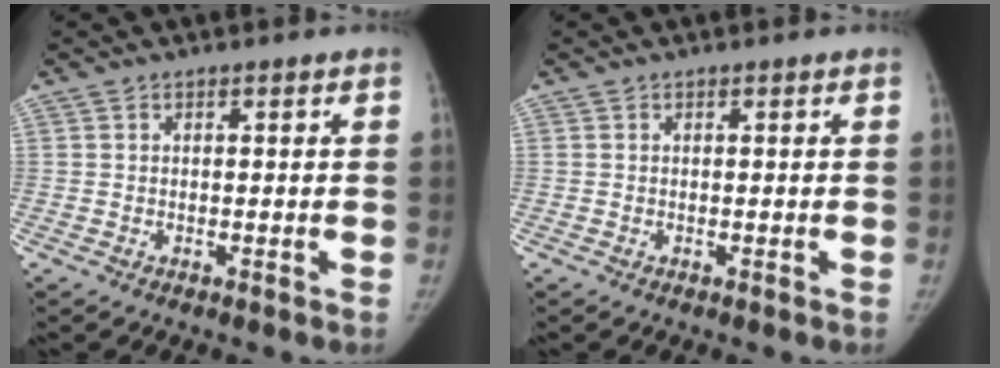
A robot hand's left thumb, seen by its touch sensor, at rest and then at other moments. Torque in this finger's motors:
{"motor_torque": [0.01, 0.00, 0.05, -0.04, 0.00]}